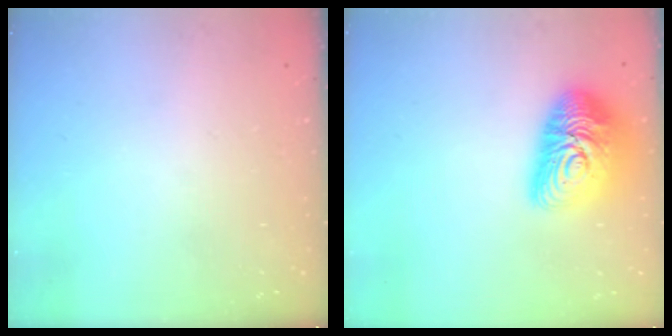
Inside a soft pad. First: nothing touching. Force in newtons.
{"total": 15.9, "press": 15.9, "slide": 1.0}